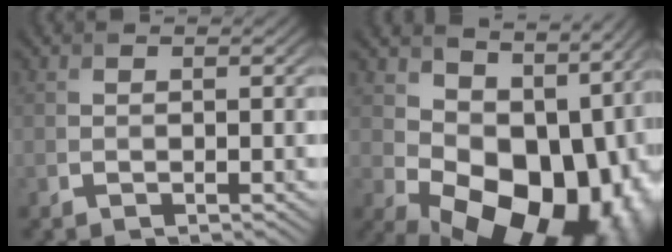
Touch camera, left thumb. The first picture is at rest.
{"total": 16.2, "force": [0.2, 11.5, 11.4], "torque": [-0.145, -0.036, 0.044]}